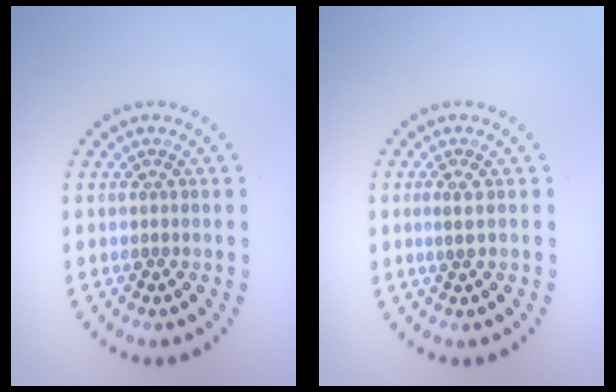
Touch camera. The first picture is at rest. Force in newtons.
{"total": 0.9, "press": 0.7, "slide": 0.5}